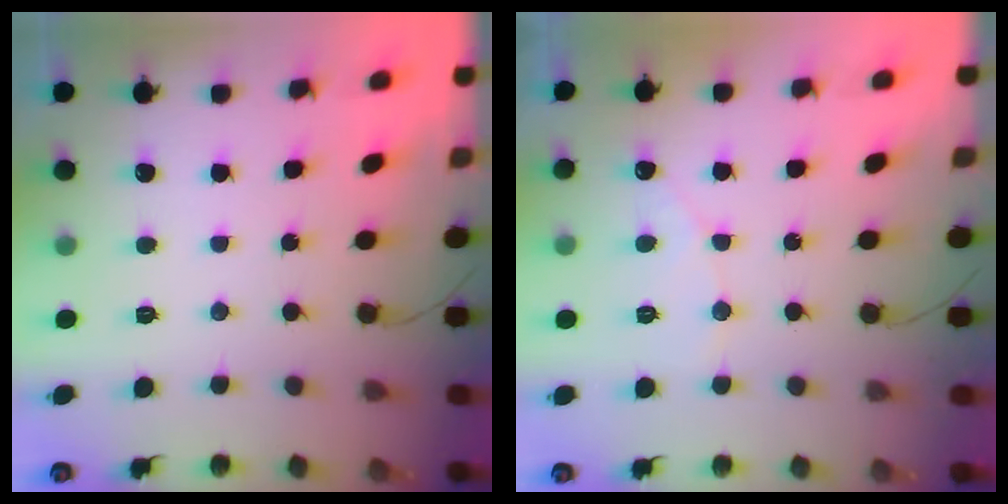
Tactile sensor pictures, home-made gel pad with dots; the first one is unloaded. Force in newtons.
{"total": 4.9, "press": 4.8, "slide": 0.4}